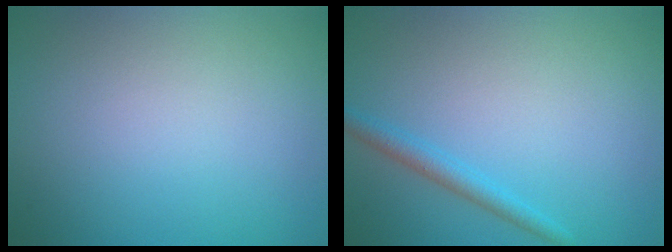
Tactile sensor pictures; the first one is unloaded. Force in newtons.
{"total": 1.8, "press": 1.8, "slide": 0.1}